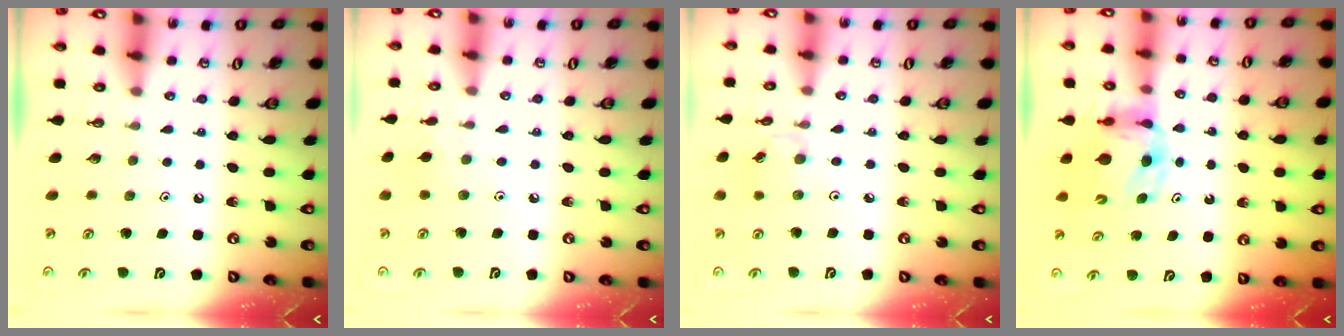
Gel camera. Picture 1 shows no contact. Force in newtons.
{"total": 2.8, "press": 2.7, "slide": 0.5}
{"total": 2.7, "press": 2.7, "slide": 0.5}
{"total": 7.5, "press": 7.4, "slide": 0.8}